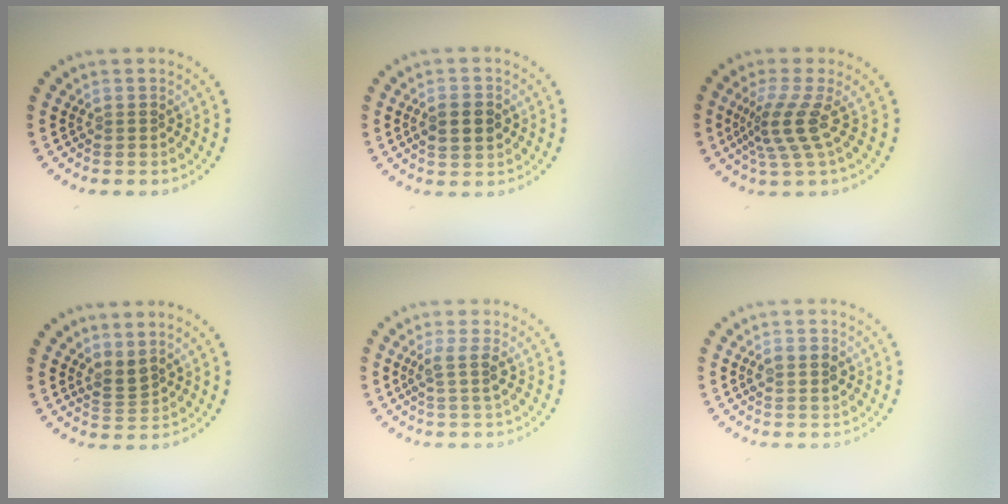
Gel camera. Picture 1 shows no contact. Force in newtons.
{"total": 2.7, "press": 2.7, "slide": 0.2}
{"total": 3.5, "press": 2.5, "slide": 2.5}
{"total": 1.9, "press": 1.3, "slide": 1.3}
{"total": 1.9, "press": 1.5, "slide": 1.1}
{"total": 2.0, "press": 2.0, "slide": 0.1}